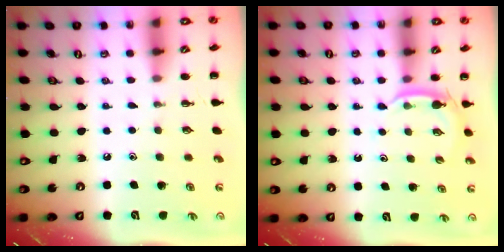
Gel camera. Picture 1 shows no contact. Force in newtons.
{"total": 3.2, "press": 3.0, "slide": 1.1}